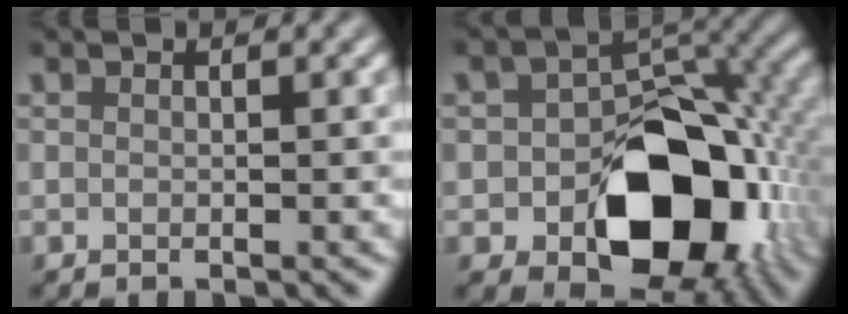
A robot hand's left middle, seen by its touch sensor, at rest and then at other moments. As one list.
[{"total": 11.9, "force": [-3.5, 7.8, 8.3], "torque": [-0.103, -0.004, -0.052]}]